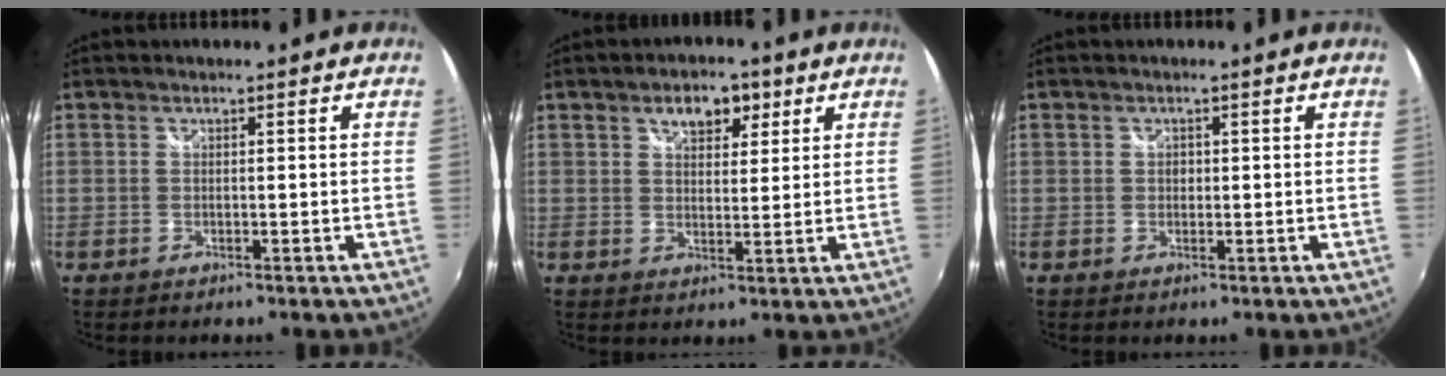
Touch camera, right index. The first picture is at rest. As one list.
[{"total": 6.3, "force": [3.4, 3.7, 3.7], "torque": [-0.058, 0.016, 0.055]}, {"total": 1.0, "force": [-0.1, 0.9, 0.3], "torque": [-0.002, 0.001, -0.003]}]